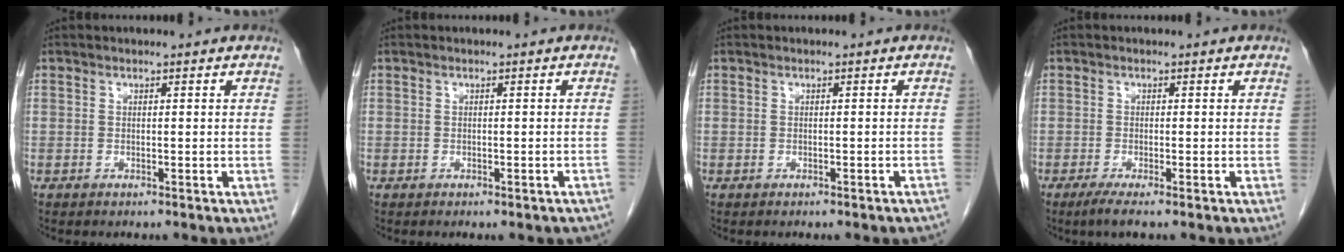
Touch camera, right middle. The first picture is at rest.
{"total": 3.7, "force": [-3.2, 0.9, 1.6], "torque": [-0.011, -0.001, -0.034]}
{"total": 4.1, "force": [-3.7, 0.6, 1.5], "torque": [-0.019, -0.005, -0.040]}
{"total": 2.3, "force": [-1.5, 0.0, 1.8], "torque": [-0.037, -0.008, -0.030]}